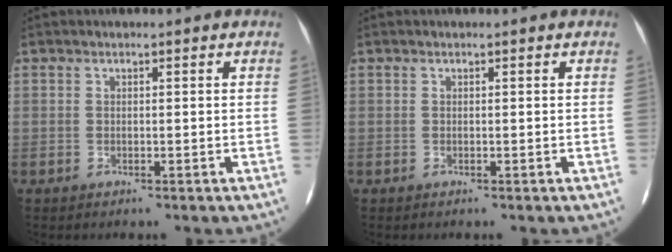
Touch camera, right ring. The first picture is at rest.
{"total": 0.0}